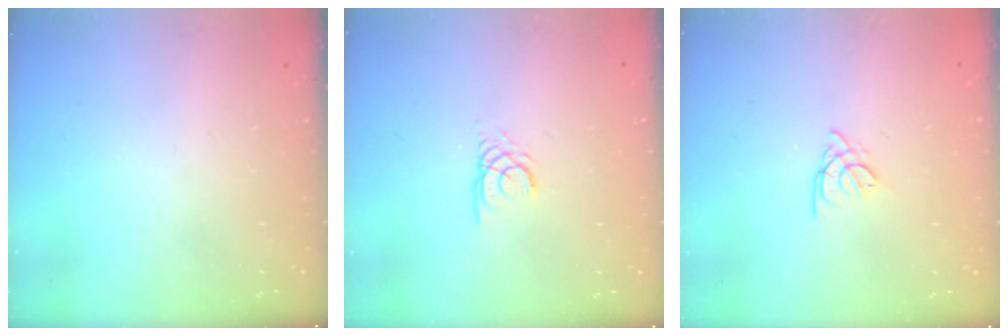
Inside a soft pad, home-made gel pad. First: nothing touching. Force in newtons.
{"total": 2.2, "press": 2.2, "slide": 0.3}
{"total": 2.7, "press": 2.6, "slide": 0.5}